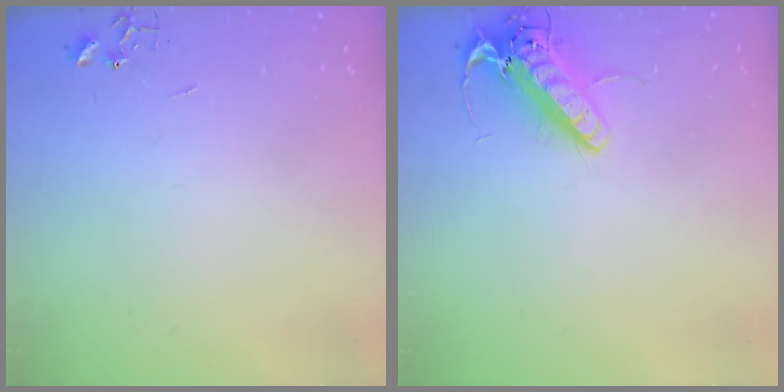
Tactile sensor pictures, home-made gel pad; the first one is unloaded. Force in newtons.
{"total": 14.8, "press": 14.5, "slide": 2.9}